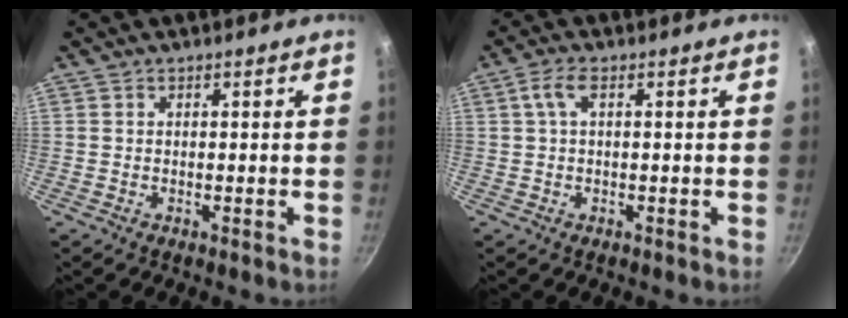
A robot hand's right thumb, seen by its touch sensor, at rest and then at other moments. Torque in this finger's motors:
{"motor_torque": [1.91, 3.10, 1.04, -0.69, 0.40]}